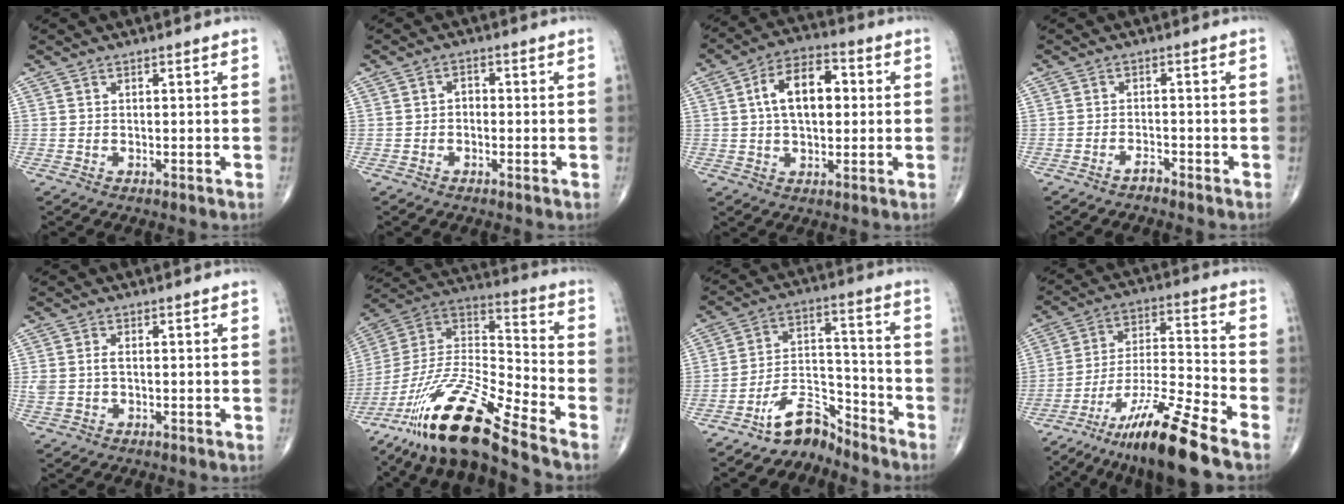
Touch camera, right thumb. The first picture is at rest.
{"total": 2.0, "force": [-0.4, 1.5, 1.3], "torque": [-0.010, 0.010, -0.013]}
{"total": 11.8, "force": [1.7, 6.9, 9.5], "torque": [-0.145, 0.019, 0.020]}
{"total": 1.5, "force": [-1.4, 0.3, 0.4], "torque": [-0.007, 0.009, -0.028]}
{"total": 2.9, "force": [0.1, 1.8, 2.3], "torque": [-0.059, 0.005, 0.004]}
{"total": 21.8, "force": [-16.1, 3.1, 14.4], "torque": [-0.304, 0.054, -0.304]}
{"total": 8.7, "force": [-7.8, 3.2, 2.1], "torque": [-0.016, 0.095, -0.151]}
{"total": 17.2, "force": [-12.2, 1.5, 12.0], "torque": [-0.229, 0.059, -0.217]}